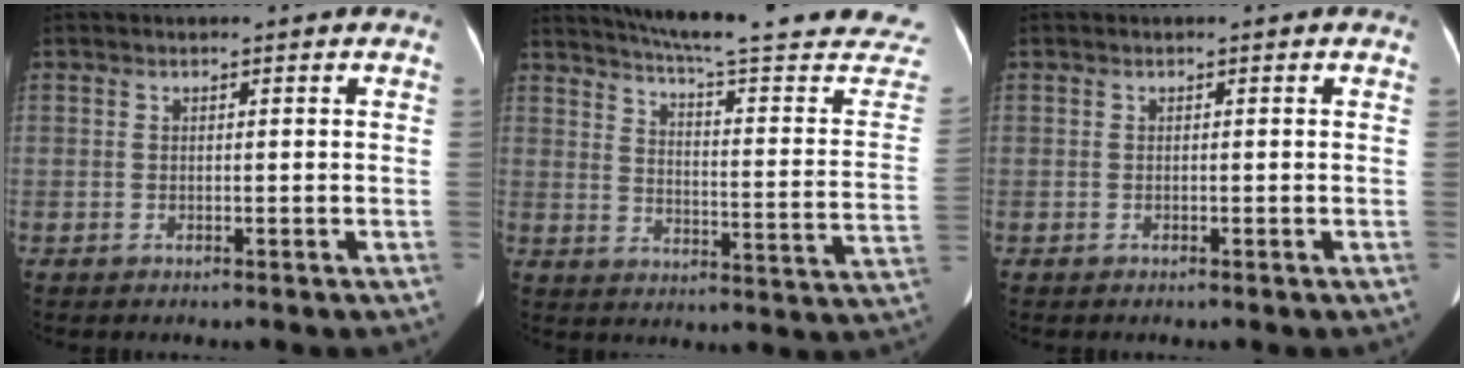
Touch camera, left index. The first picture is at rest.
{"total": 28.8, "force": [26.5, 1.8, 11.1], "torque": [-0.159, -0.106, 0.320]}
{"total": 0.0}